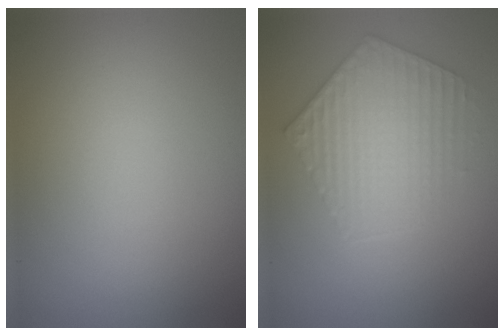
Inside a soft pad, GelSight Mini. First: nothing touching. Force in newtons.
{"total": 3.8, "press": 3.8, "slide": 0.6}